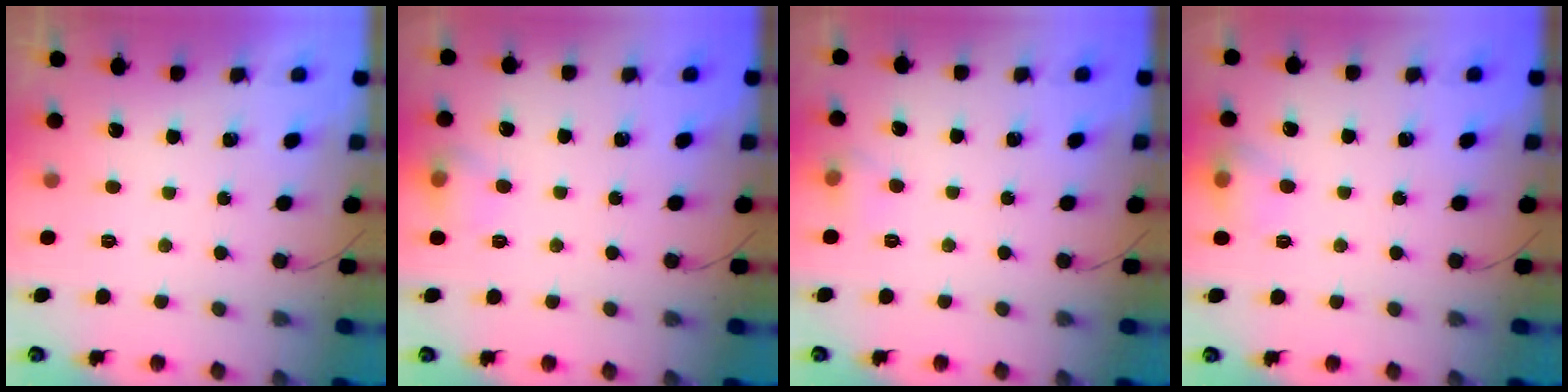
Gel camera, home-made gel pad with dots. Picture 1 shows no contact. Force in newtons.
{"total": 7.1, "press": 7.1, "slide": 0.9}
{"total": 5.2, "press": 4.9, "slide": 1.5}
{"total": 7.7, "press": 7.6, "slide": 1.2}